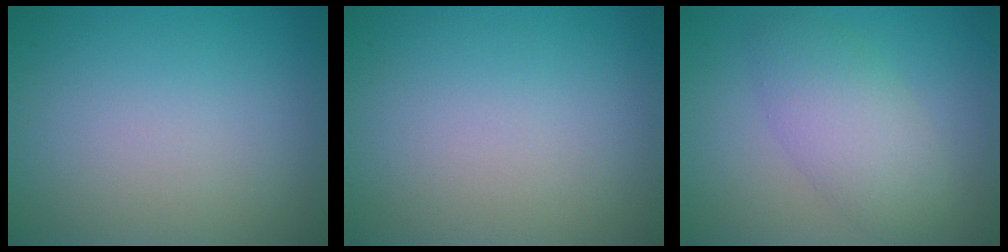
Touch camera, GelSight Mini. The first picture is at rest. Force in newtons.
{"total": 0.0}
{"total": 4.5, "press": 4.5, "slide": 0.1}